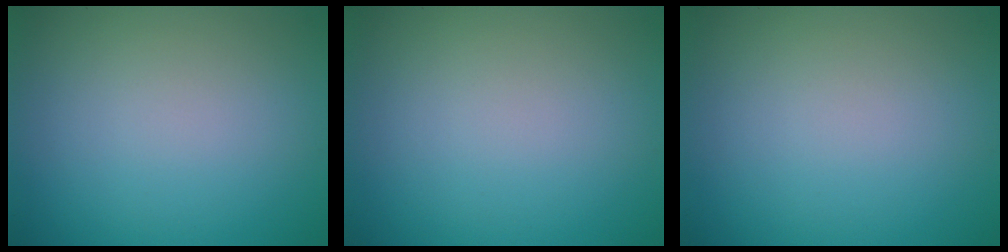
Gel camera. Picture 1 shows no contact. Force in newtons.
{"total": 0.0}
{"total": 0.0}